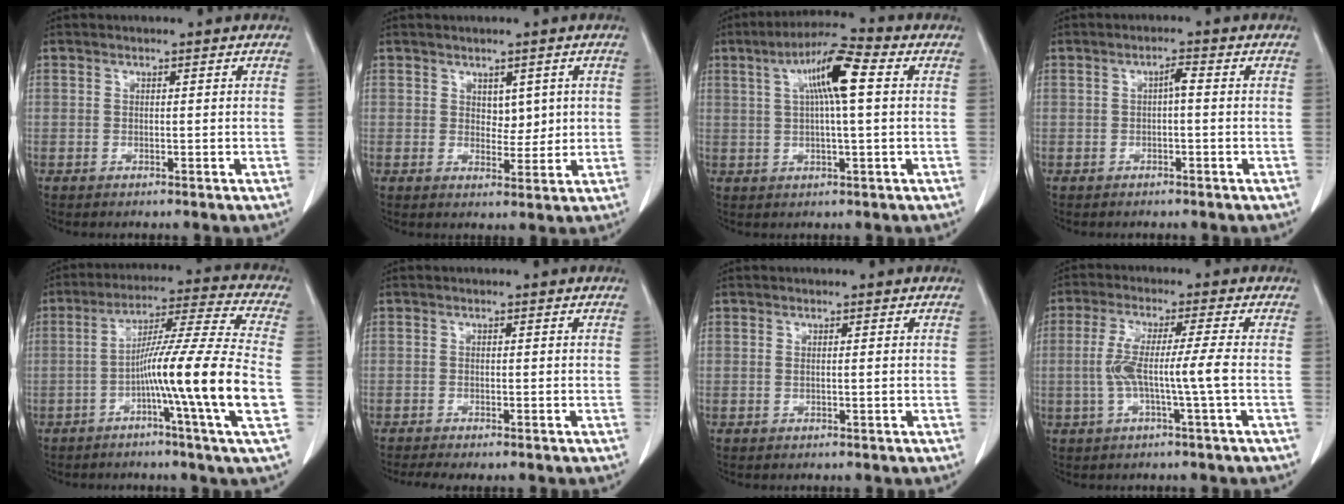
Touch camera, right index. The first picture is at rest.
{"total": 3.2, "force": [0.9, 2.0, 2.4], "torque": [-0.027, -0.004, 0.018]}
{"total": 9.3, "force": [2.3, 1.0, 8.9], "torque": [-0.161, 0.020, 0.035]}
{"total": 1.7, "force": [-0.1, 0.3, 1.7], "torque": [-0.027, 0.005, -0.001]}
{"total": 15.9, "force": [-4.0, -2.2, 15.2], "torque": [-0.251, -0.001, -0.077]}
{"total": 3.8, "force": [-3.1, 0.7, 2.0], "torque": [-0.028, -0.008, -0.044]}
{"total": 0.6, "force": [0.1, 0.1, 0.6], "torque": [-0.012, 0.002, 0.006]}
{"total": 6.9, "force": [-1.0, -0.7, 6.8], "torque": [-0.137, 0.010, -0.016]}